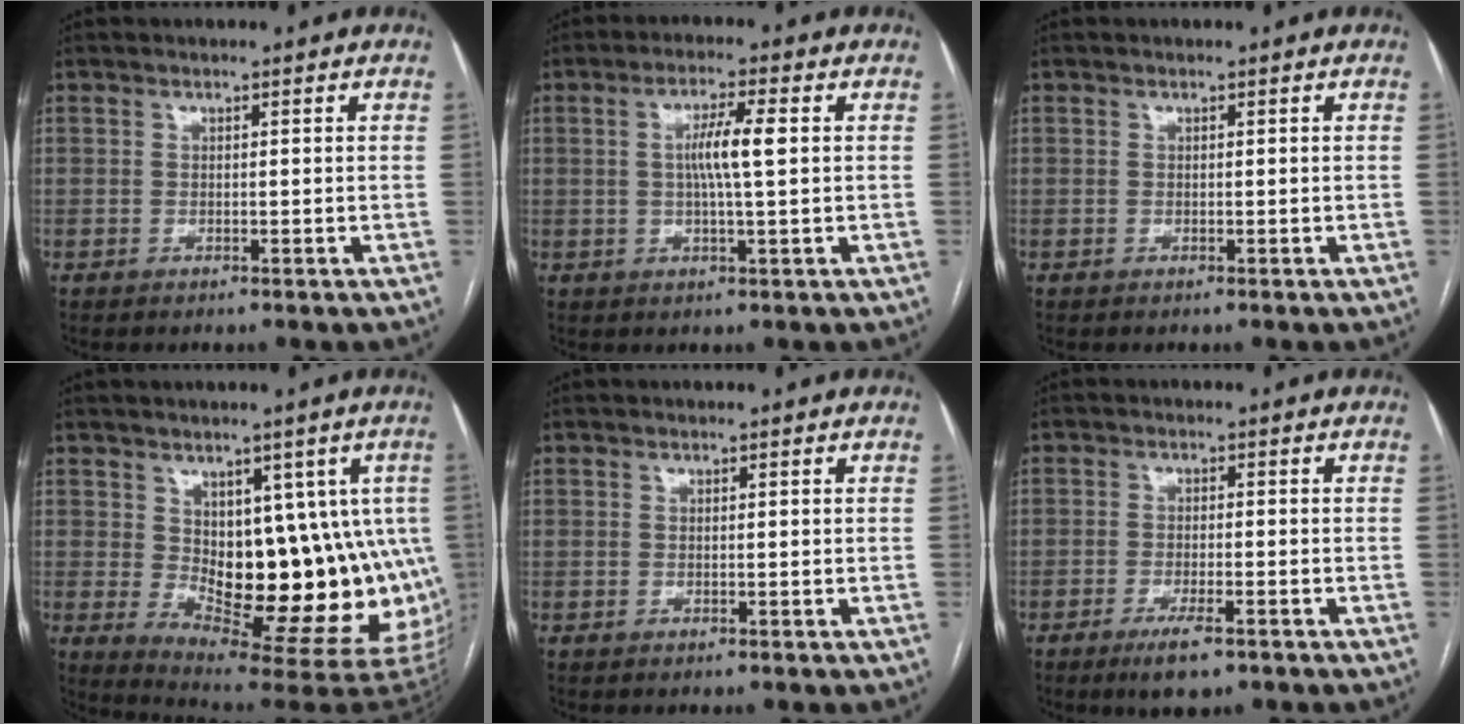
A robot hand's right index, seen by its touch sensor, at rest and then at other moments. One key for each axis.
{"total": 5.6, "fx": 0.6, "fy": 0.0, "fz": 5.6, "tx": -0.105, "ty": 0.003, "tz": 0.011}
{"total": 0.0}
{"total": 17.2, "fx": 0.5, "fy": 8.0, "fz": 15.2, "tx": -0.150, "ty": 0.001, "tz": 0.026}
{"total": 0.0}
{"total": 5.0, "fx": -3.2, "fy": 1.0, "fz": 3.7, "tx": -0.071, "ty": -0.009, "tz": -0.049}